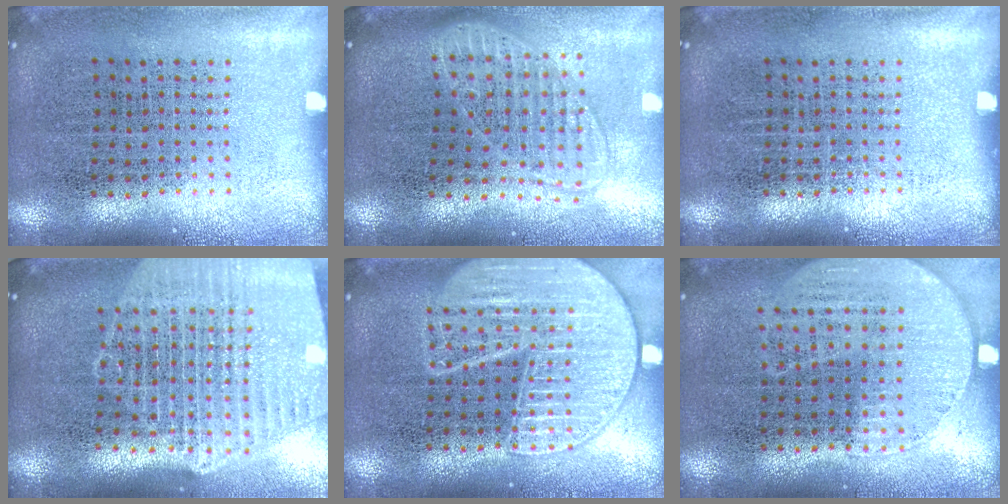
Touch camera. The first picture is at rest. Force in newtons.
{"total": 1.7, "press": 1.4, "slide": 1.0}
{"total": 0.0}
{"total": 2.6, "press": 2.2, "slide": 1.4}
{"total": 3.5, "press": 3.5, "slide": 0.4}
{"total": 0.7, "press": 0.4, "slide": 0.5}